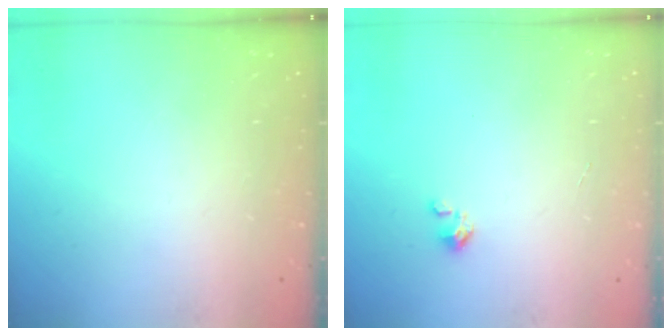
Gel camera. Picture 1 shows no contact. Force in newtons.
{"total": 0.0}